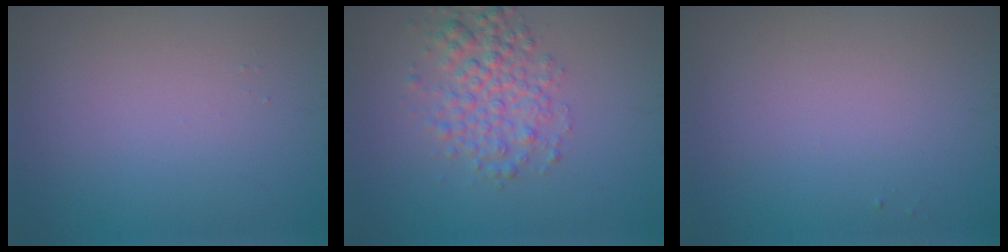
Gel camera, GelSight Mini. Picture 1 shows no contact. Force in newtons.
{"total": 3.9, "press": 3.9, "slide": 0.1}
{"total": 0.0}